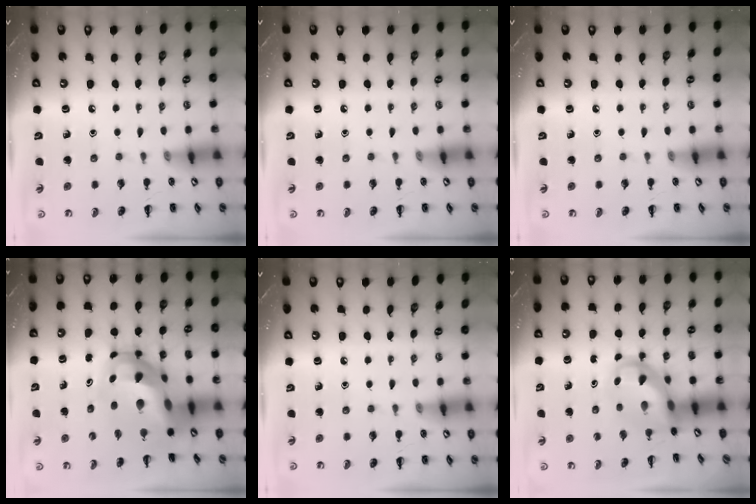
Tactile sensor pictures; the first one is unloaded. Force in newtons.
{"total": 0.0}
{"total": 0.0}
{"total": 16.3, "press": 15.7, "slide": 4.2}
{"total": 0.0}
{"total": 5.7, "press": 5.6, "slide": 1.0}